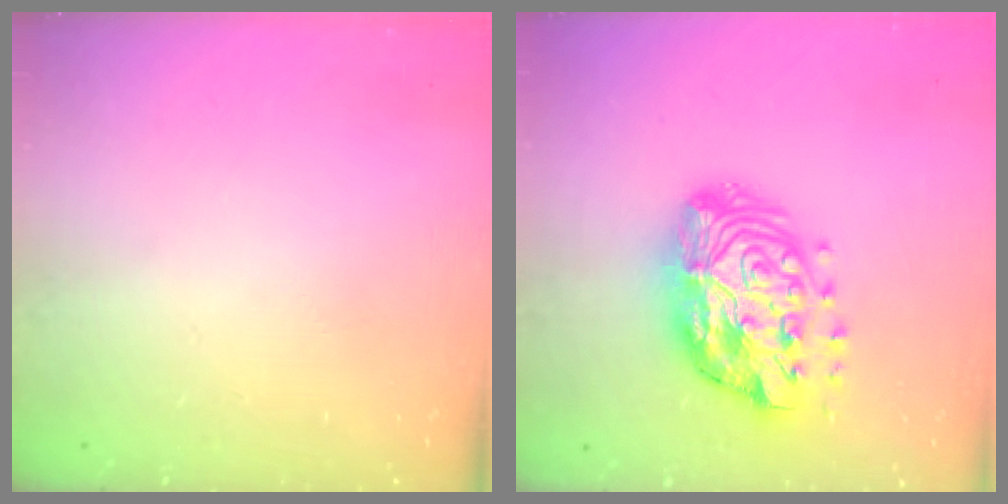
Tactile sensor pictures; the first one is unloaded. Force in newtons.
{"total": 18.2, "press": 18.1, "slide": 1.3}